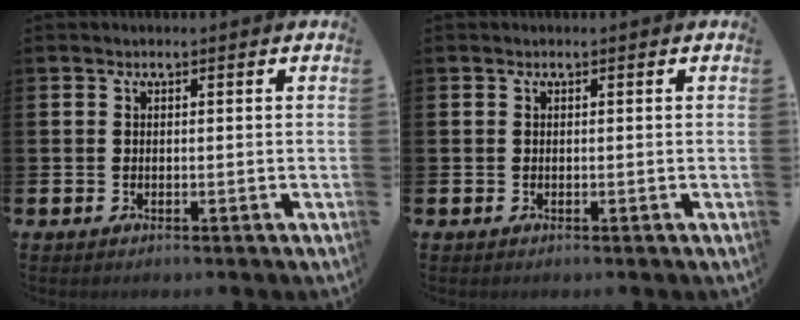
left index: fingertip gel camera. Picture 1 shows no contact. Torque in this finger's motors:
{"motor_torque": [-0.01, 0.01, 0.00, -0.01]}